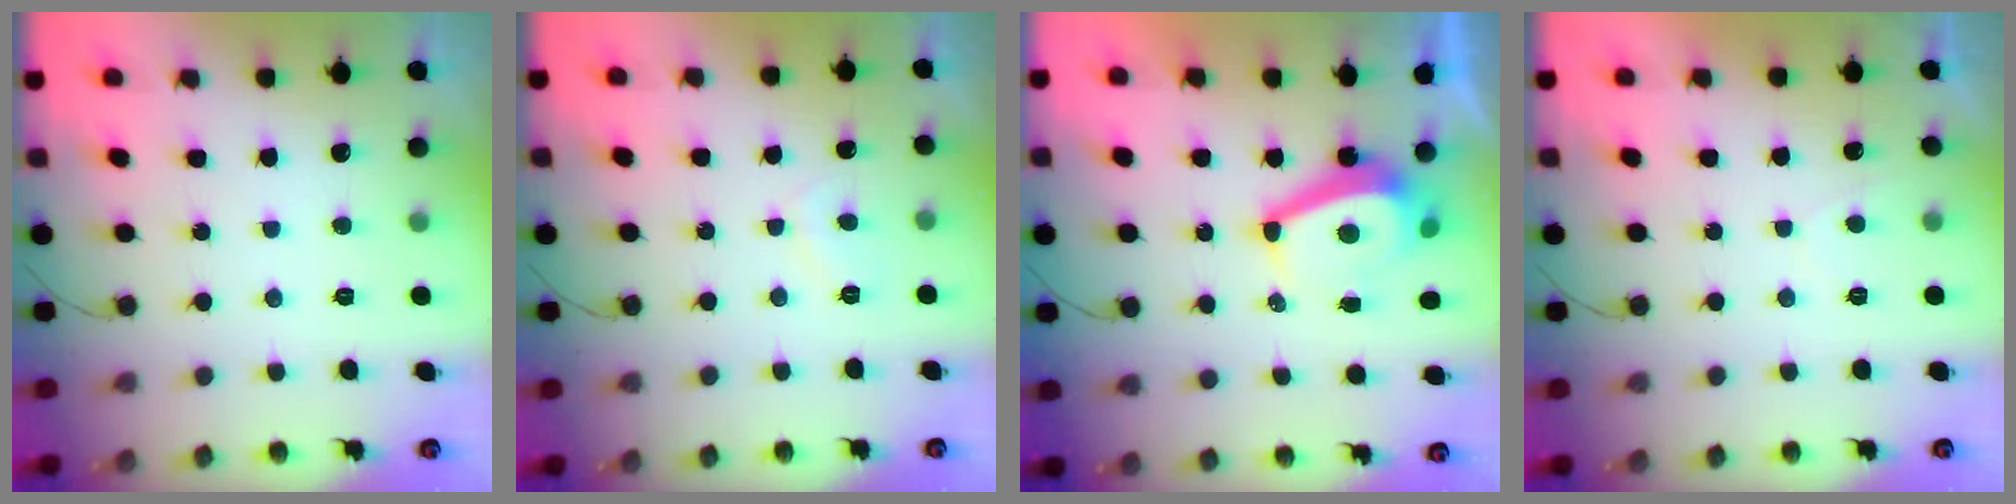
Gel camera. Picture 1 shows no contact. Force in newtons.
{"total": 1.7, "press": 1.6, "slide": 0.6}
{"total": 8.3, "press": 8.3, "slide": 0.5}
{"total": 0.8, "press": 0.6, "slide": 0.6}